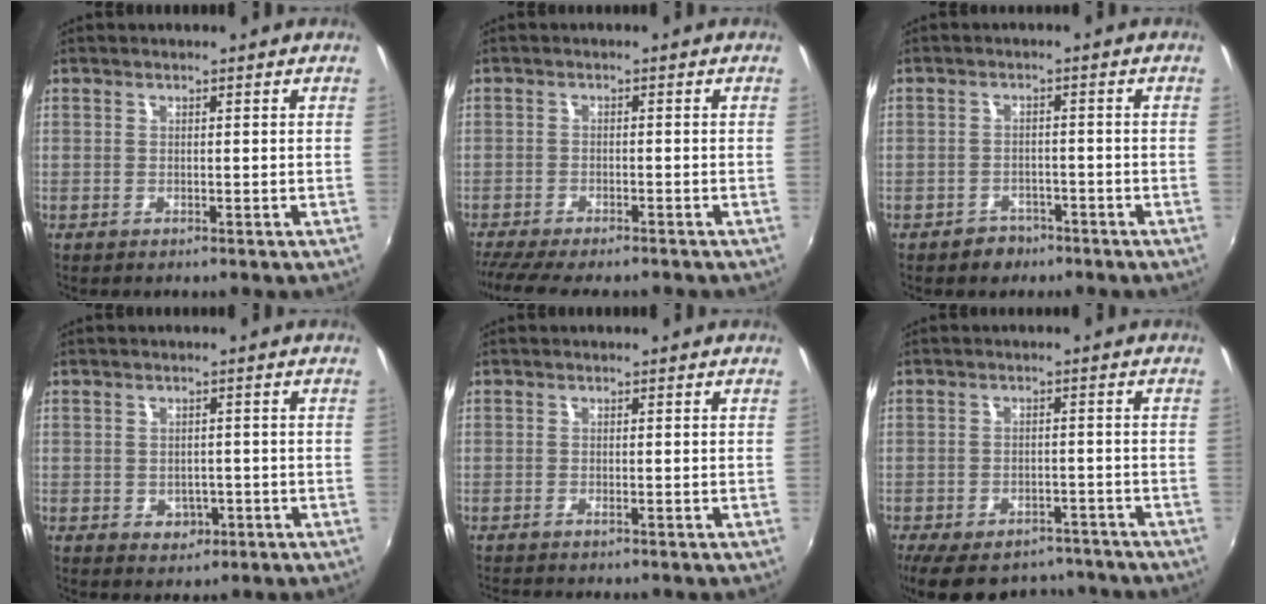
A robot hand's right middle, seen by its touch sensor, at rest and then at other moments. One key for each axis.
{"total": 9.4, "fx": -8.1, "fy": 1.4, "fz": 4.4, "tx": -0.102, "ty": -0.035, "tz": -0.134}
{"total": 3.9, "fx": -2.8, "fy": 2.7, "fz": 0.5, "tx": -0.022, "ty": 0.004, "tz": -0.041}
{"total": 3.7, "fx": -1.1, "fy": 3.1, "fz": 1.7, "tx": -0.032, "ty": 0.000, "tz": -0.007}
{"total": 1.3, "fx": -1.1, "fy": 0.0, "fz": 0.6, "tx": -0.012, "ty": -0.005, "tz": -0.021}
{"total": 14.8, "fx": -11.7, "fy": 6.8, "fz": 6.0, "tx": -0.137, "ty": -0.008, "tz": -0.160}